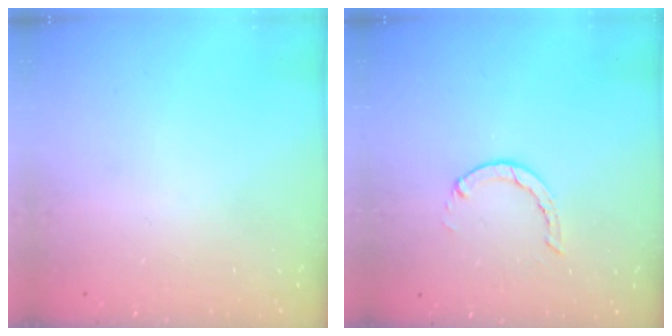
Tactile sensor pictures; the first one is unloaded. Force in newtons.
{"total": 1.3, "press": 1.2, "slide": 0.3}